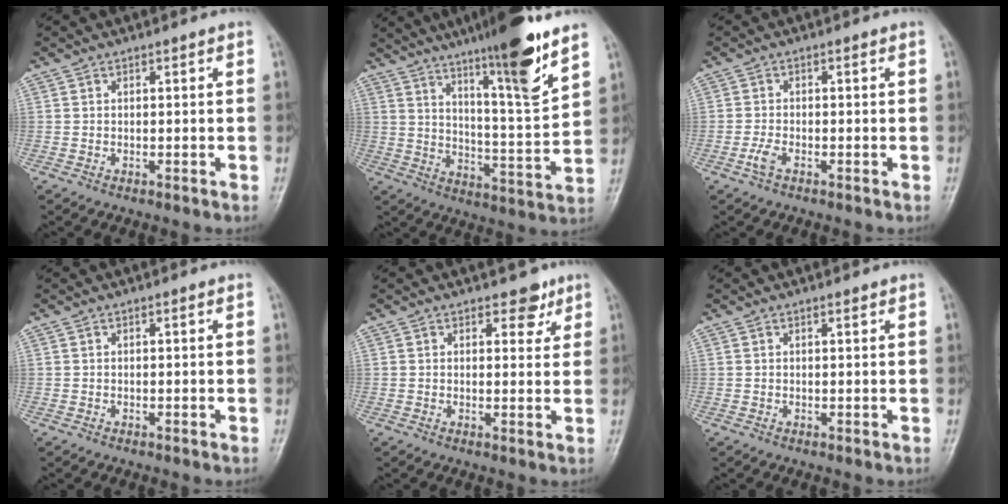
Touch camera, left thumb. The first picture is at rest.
{"total": 16.9, "force": [11.3, 1.4, 12.5], "torque": [-0.178, -0.067, 0.180]}
{"total": 2.1, "force": [-1.1, 0.7, 1.6], "torque": [-0.038, 0.003, -0.026]}
{"total": 0.0}
{"total": 3.5, "force": [2.4, 2.1, 1.6], "torque": [0.003, -0.012, 0.030]}
{"total": 0.6, "force": [0.5, 0.1, 0.4], "torque": [-0.007, -0.003, 0.007]}